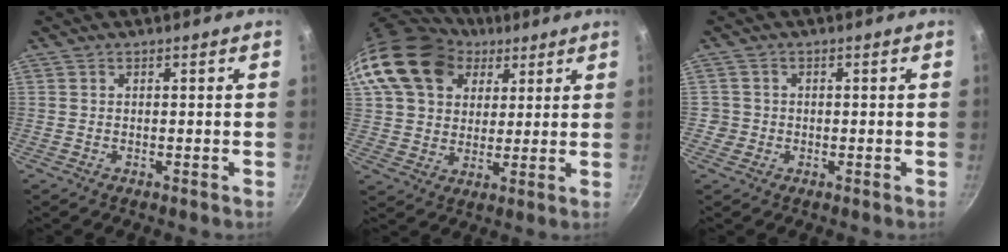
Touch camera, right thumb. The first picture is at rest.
{"total": 18.2, "force": [8.5, 13.4, 9.0], "torque": [-0.150, -0.001, 0.149]}
{"total": 2.0, "force": [-0.5, 2.0, 0.2], "torque": [0.007, 0.012, -0.006]}